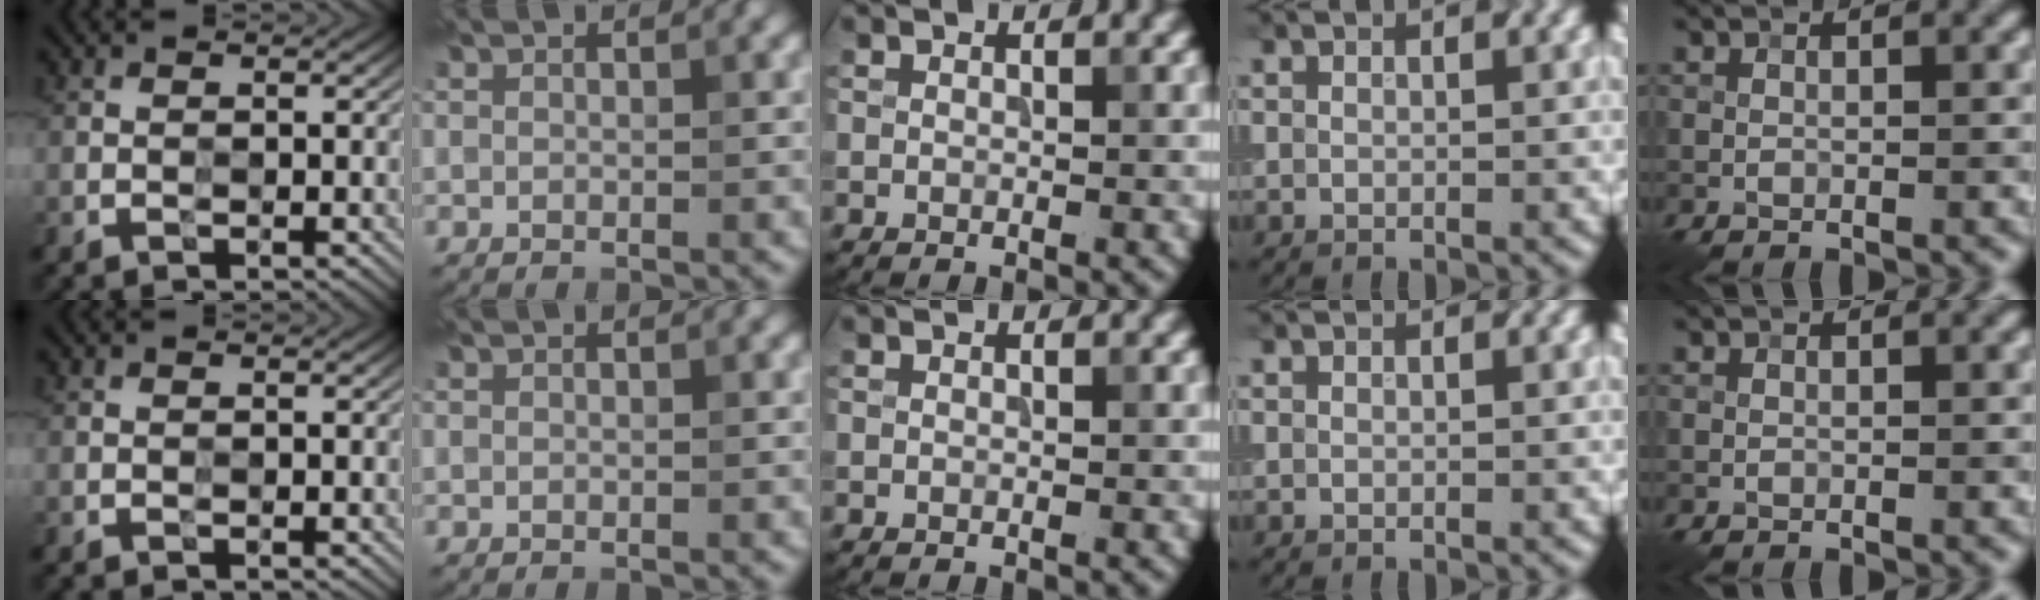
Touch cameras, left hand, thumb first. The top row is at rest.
{}